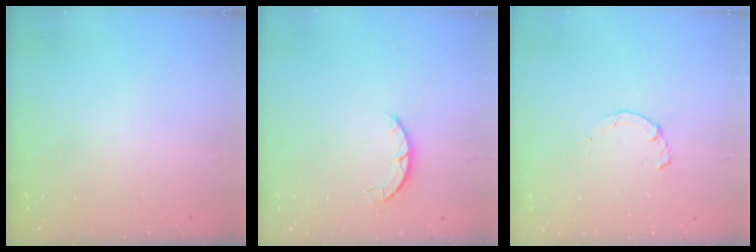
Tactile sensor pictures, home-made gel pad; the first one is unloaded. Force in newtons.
{"total": 3.3, "press": 3.3, "slide": 0.5}
{"total": 2.2, "press": 2.2, "slide": 0.2}